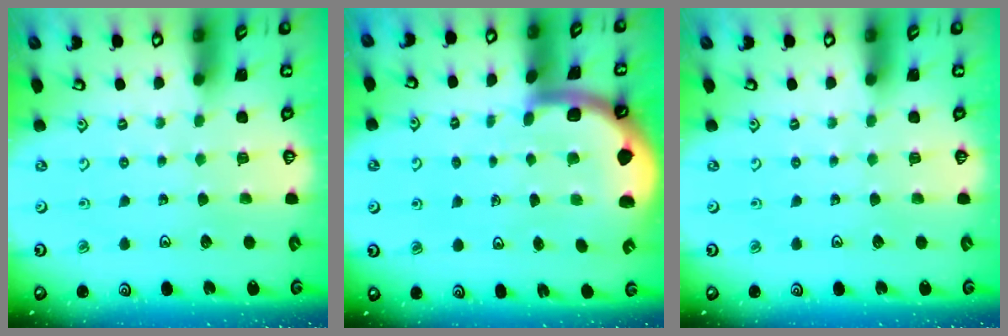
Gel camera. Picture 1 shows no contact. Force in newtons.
{"total": 3.9, "press": 3.9, "slide": 0.4}
{"total": 0.0}